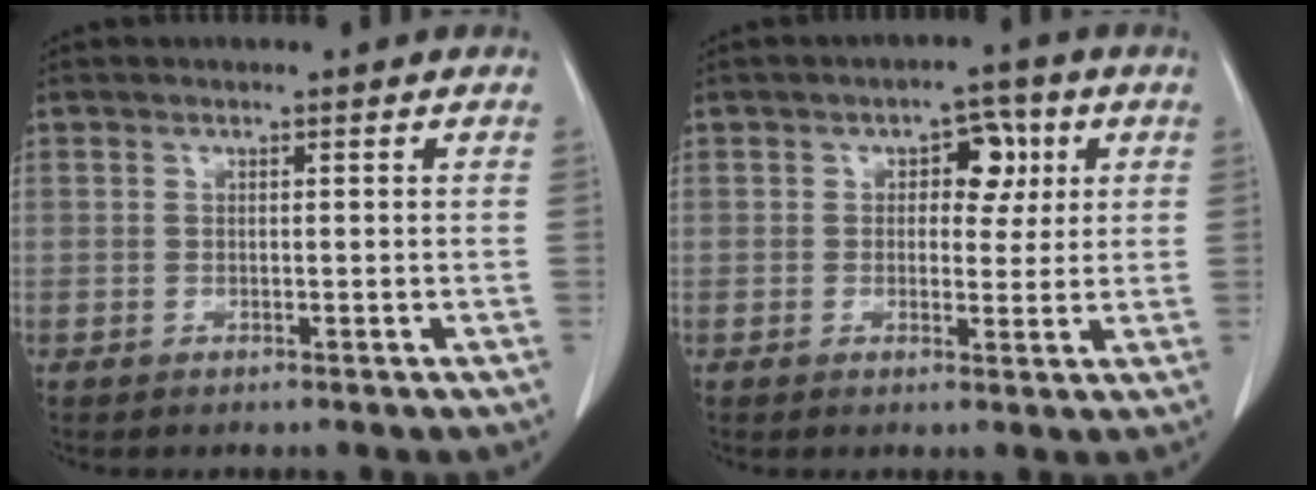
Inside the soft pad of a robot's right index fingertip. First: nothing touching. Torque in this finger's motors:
{"motor_torque": [0.12, 0.26, 0.05, 0.02]}